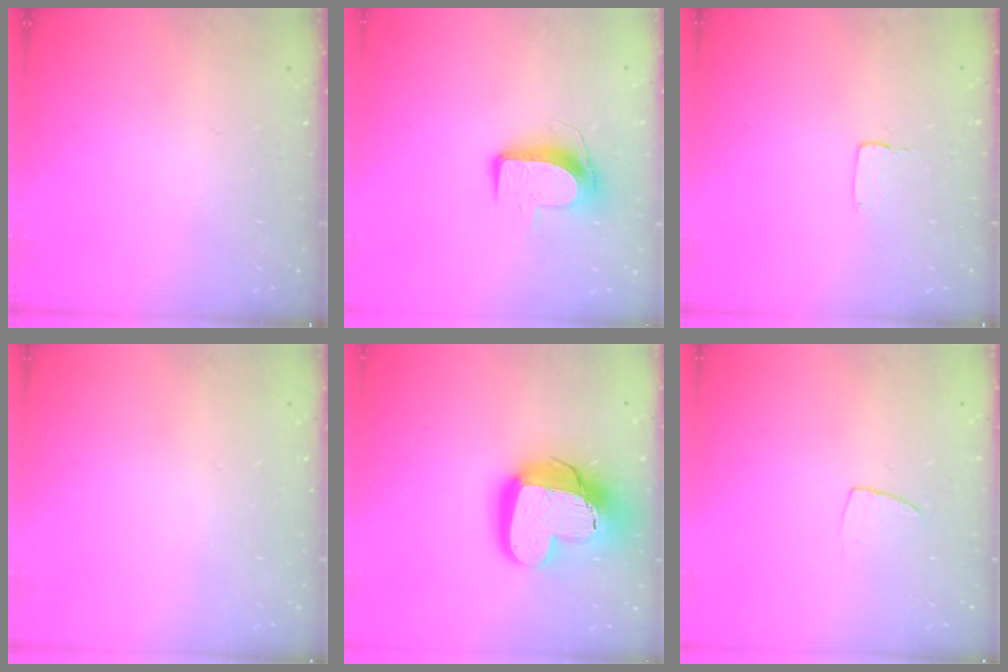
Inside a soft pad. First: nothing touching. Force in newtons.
{"total": 9.2, "press": 9.2, "slide": 0.3}
{"total": 1.0, "press": 1.0, "slide": 0.1}
{"total": 0.0}
{"total": 19.5, "press": 19.5, "slide": 1.6}
{"total": 3.1, "press": 3.1, "slide": 0.2}